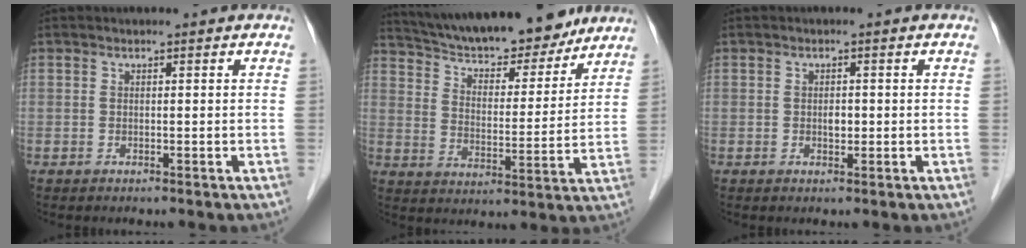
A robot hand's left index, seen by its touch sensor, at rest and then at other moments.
{"total": 20.6, "force": [18.0, 5.2, 8.5], "torque": [-0.142, 0.009, 0.266]}
{"total": 1.3, "force": [-0.4, 0.8, 1.0], "torque": [-0.016, -0.003, -0.007]}